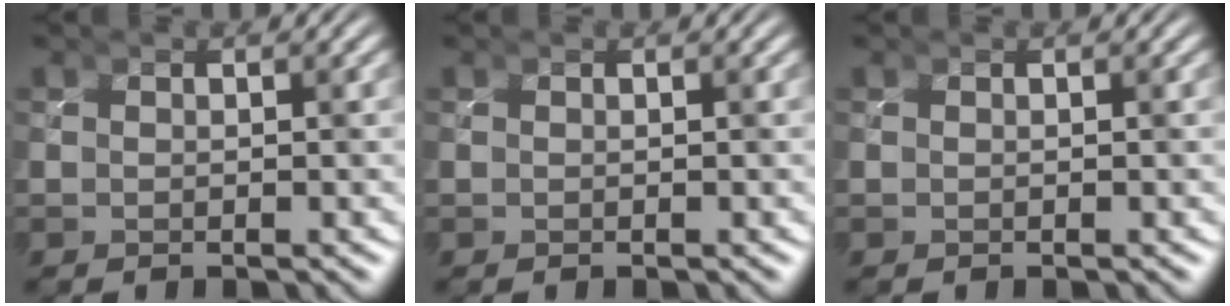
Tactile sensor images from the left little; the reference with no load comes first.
{"total": 0.0}
{"total": 0.0}